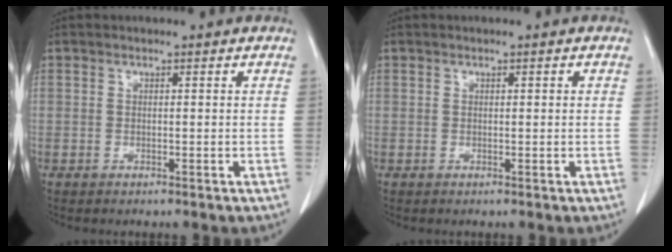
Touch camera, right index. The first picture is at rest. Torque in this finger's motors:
{"motor_torque": [-0.02, -0.03, 0.00, -0.01]}